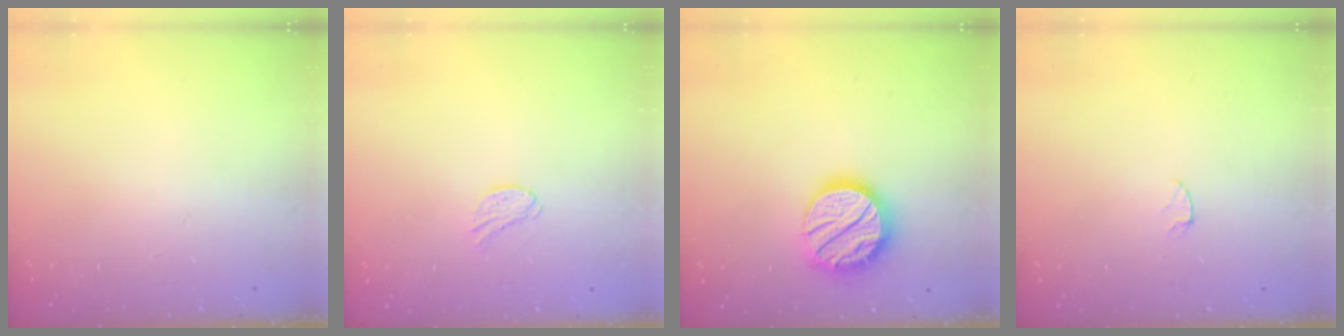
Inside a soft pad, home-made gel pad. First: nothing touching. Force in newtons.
{"total": 5.9, "press": 5.8, "slide": 0.5}
{"total": 17.7, "press": 17.6, "slide": 1.4}
{"total": 2.9, "press": 2.9, "slide": 0.3}